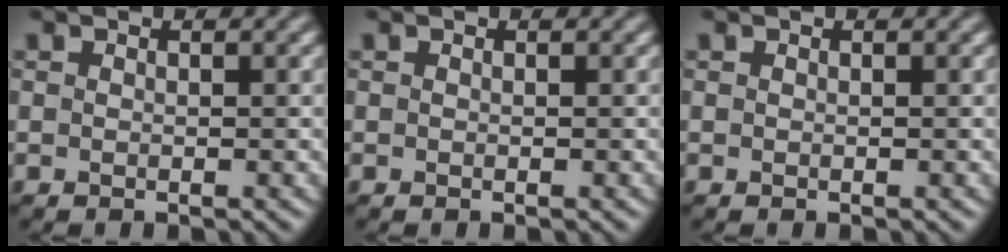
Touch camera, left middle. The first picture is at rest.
{"total": 0.0}
{"total": 0.0}